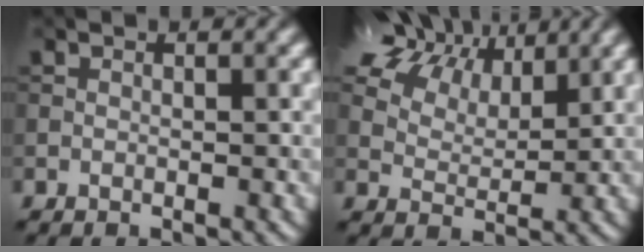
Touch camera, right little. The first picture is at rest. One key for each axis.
{"total": 9.2, "fx": 6.4, "fy": 4.4, "fz": 4.9, "tx": -0.143, "ty": 0.023, "tz": 0.122}